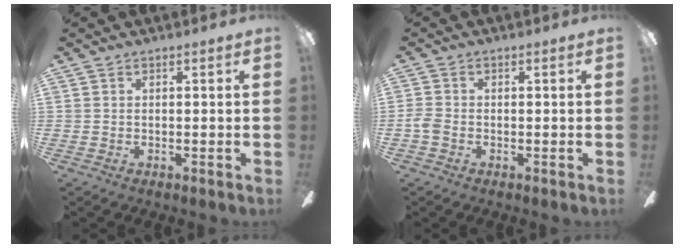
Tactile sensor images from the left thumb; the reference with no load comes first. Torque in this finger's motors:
{"motor_torque": [-0.42, 0.72, 0.13, 0.89, 0.24]}